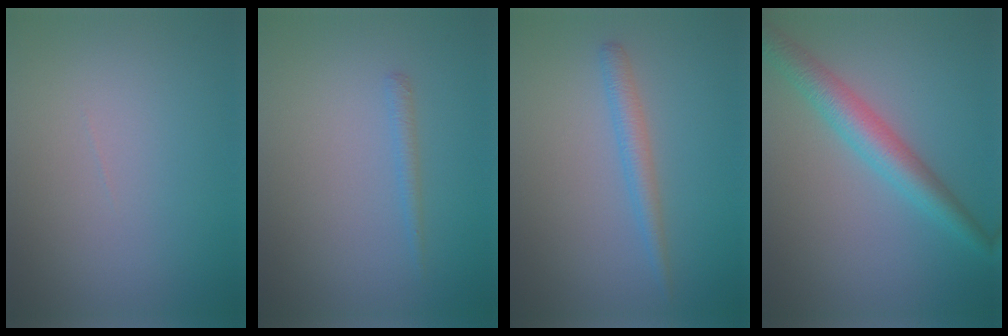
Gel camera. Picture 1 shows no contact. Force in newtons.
{"total": 0.9, "press": 0.9, "slide": 0.1}
{"total": 2.0, "press": 2.0, "slide": 0.0}
{"total": 4.3, "press": 4.3, "slide": 0.1}